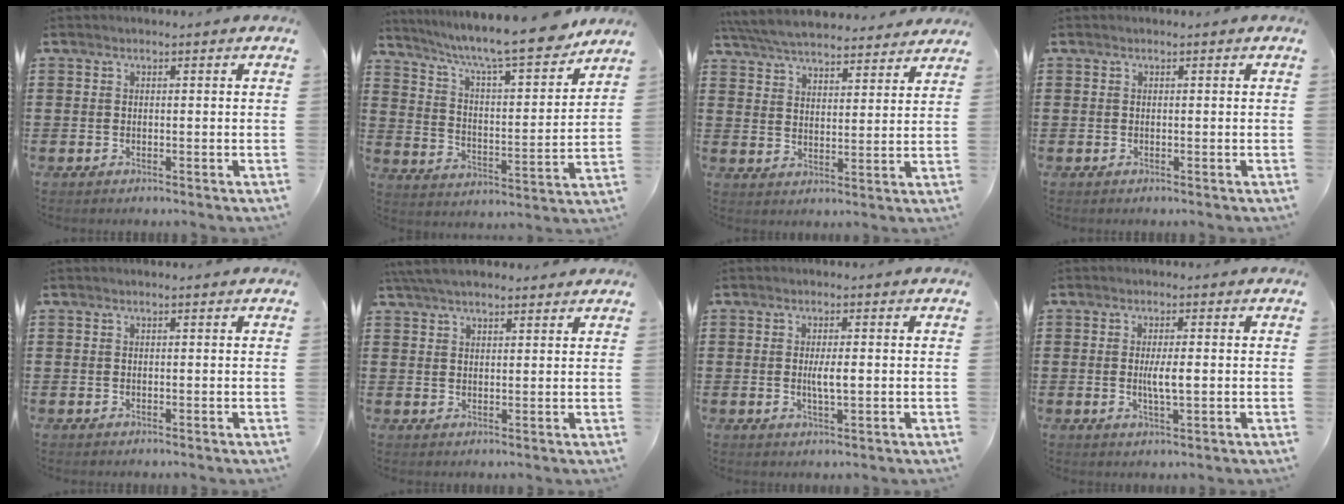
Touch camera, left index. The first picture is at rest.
{"total": 10.4, "force": [8.9, 0.9, 5.3], "torque": [-0.118, -0.058, 0.145]}
{"total": 5.9, "force": [5.8, 0.6, 1.2], "torque": [-0.049, -0.028, 0.103]}
{"total": 0.0}
{"total": 0.0}
{"total": 4.3, "force": [3.8, 1.0, 1.9], "torque": [-0.045, 0.000, 0.071]}
{"total": 2.9, "force": [0.0, 0.6, 2.8], "torque": [-0.059, -0.007, -0.003]}
{"total": 3.4, "force": [0.0, 0.6, 3.4], "torque": [-0.069, -0.005, -0.004]}